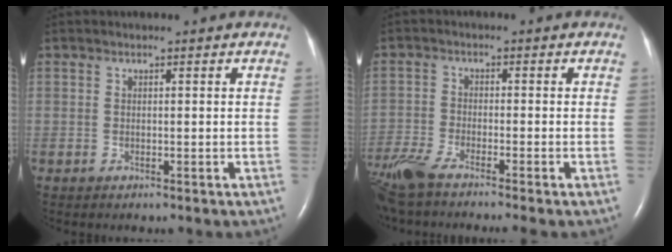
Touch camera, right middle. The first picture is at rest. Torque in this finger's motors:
{"motor_torque": [1.02, -1.12, 0.21, 0.12]}